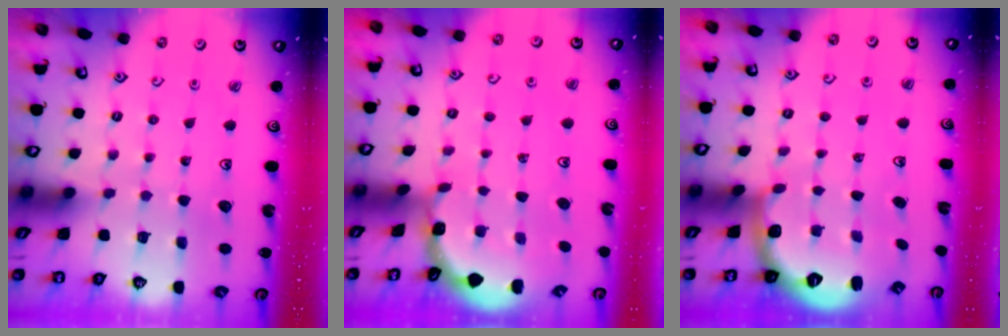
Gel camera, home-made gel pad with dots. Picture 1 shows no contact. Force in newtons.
{"total": 1.1, "press": 1.1, "slide": 0.1}
{"total": 2.6, "press": 1.5, "slide": 2.2}